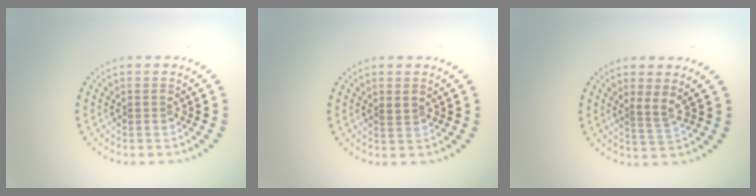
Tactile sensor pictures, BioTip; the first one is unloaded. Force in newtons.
{"total": 0.9, "press": 0.8, "slide": 0.1}
{"total": 1.7, "press": 1.1, "slide": 1.3}